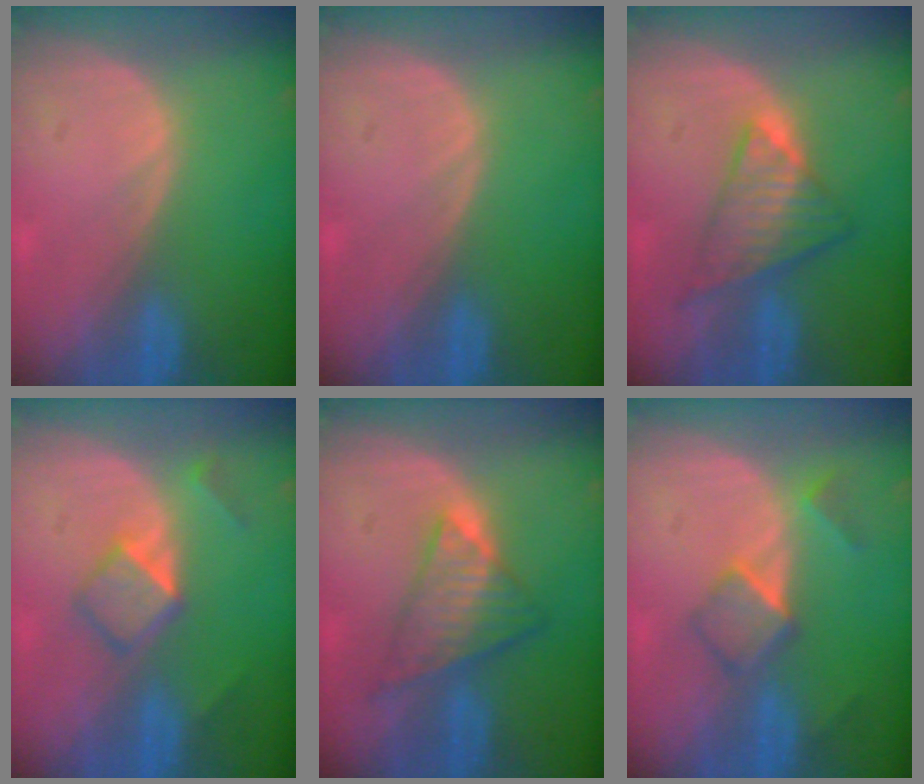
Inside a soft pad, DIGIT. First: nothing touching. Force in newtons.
{"total": 0.0}
{"total": 6.7, "press": 6.4, "slide": 1.9}
{"total": 5.3, "press": 4.5, "slide": 2.8}
{"total": 6.8, "press": 6.5, "slide": 2.2}
{"total": 5.4, "press": 4.7, "slide": 2.5}